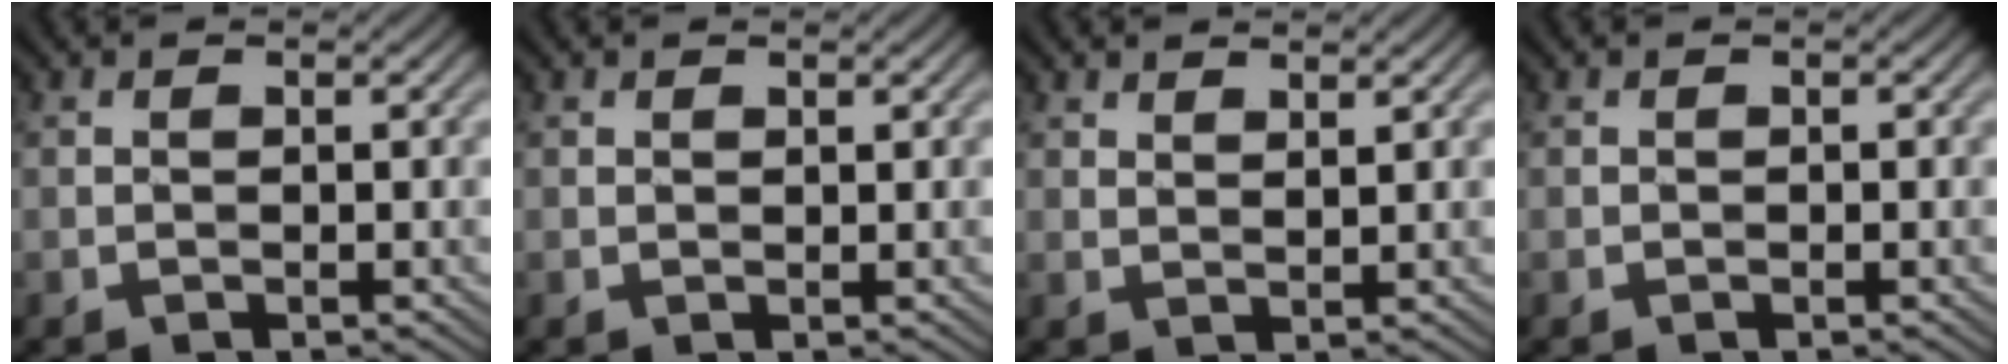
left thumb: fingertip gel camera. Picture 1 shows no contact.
{"total": 0.9, "force": [0.6, 0.4, 0.4], "torque": [-0.005, 0.003, 0.016]}
{"total": 2.5, "force": [2.1, 0.7, 1.3], "torque": [-0.018, -0.002, 0.040]}
{"total": 0.0}